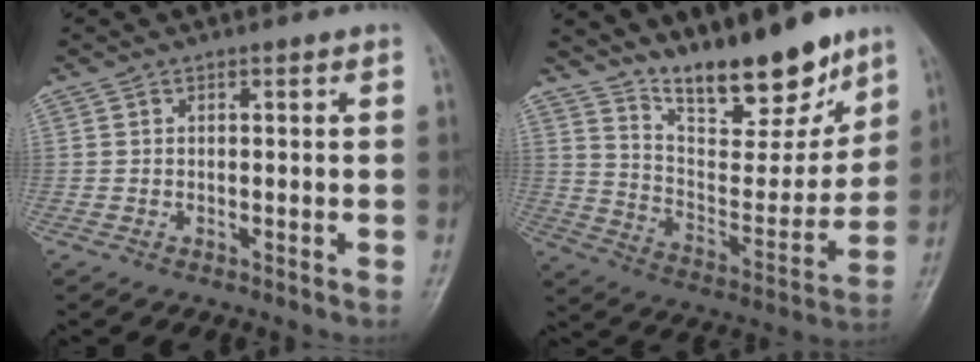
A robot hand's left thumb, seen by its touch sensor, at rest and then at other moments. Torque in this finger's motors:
{"motor_torque": [0.68, 0.28, 0.96, -1.81, 0.12]}